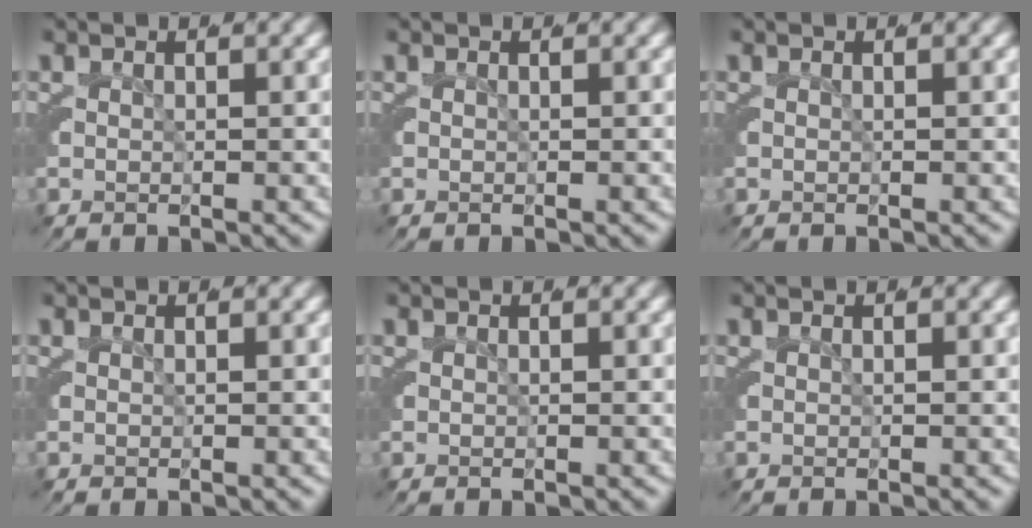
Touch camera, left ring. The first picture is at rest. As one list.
[{"total": 0.0}, {"total": 0.0}, {"total": 0.0}, {"total": 0.0}, {"total": 0.0}]